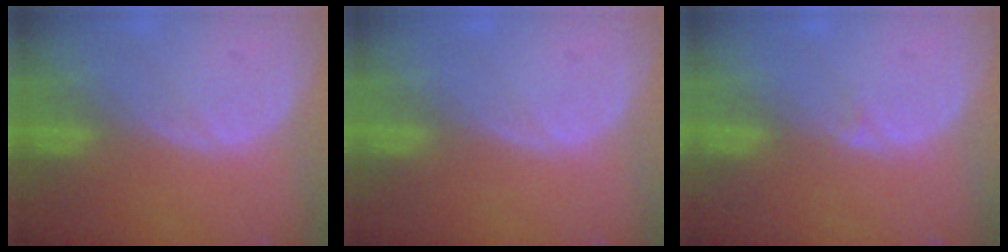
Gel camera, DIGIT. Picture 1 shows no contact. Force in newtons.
{"total": 0.0}
{"total": 0.9, "press": 0.5, "slide": 0.7}